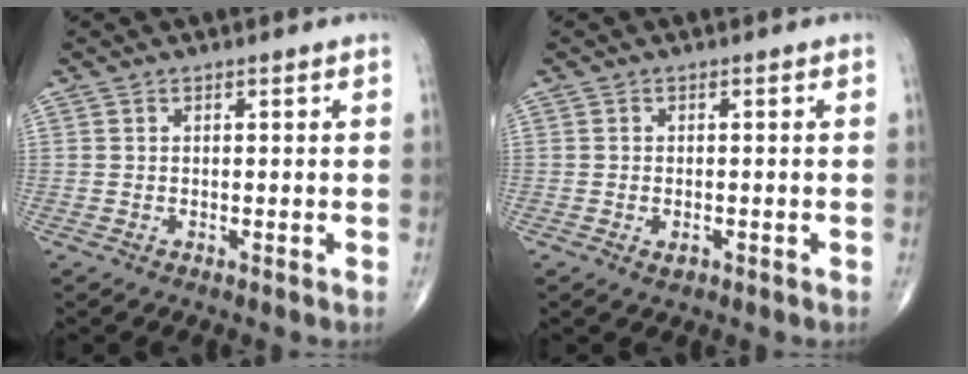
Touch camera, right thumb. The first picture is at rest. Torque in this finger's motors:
{"motor_torque": [-0.06, 0.10, 0.06, 0.08, -0.02]}